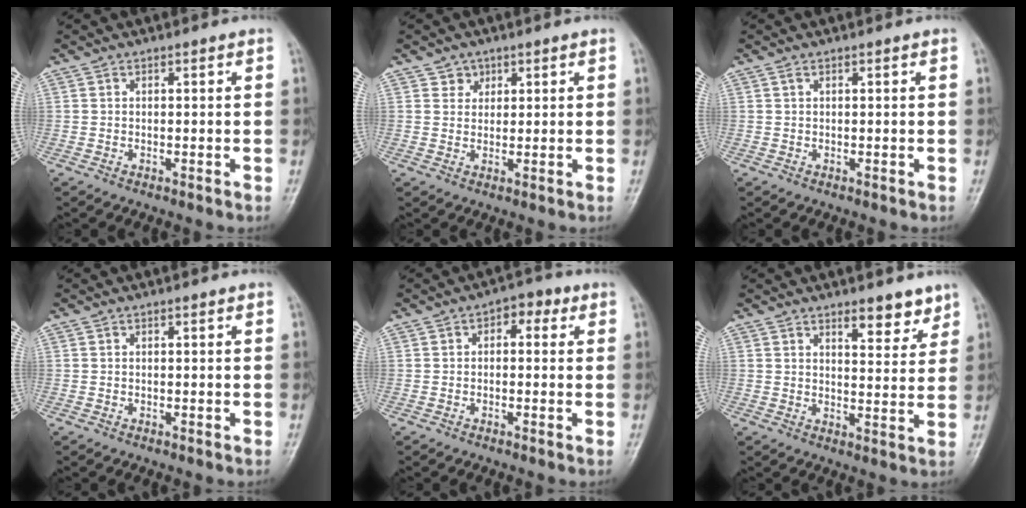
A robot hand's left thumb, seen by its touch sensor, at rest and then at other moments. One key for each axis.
{"total": 2.3, "fx": 1.3, "fy": 1.9, "fz": 0.0, "tx": 0.022, "ty": -0.007, "tz": 0.015}
{"total": 0.0}
{"total": 0.0}
{"total": 4.1, "fx": 1.1, "fy": 2.5, "fz": 3.0, "tx": -0.017, "ty": 0.012, "tz": 0.005}
{"total": 6.1, "fx": 4.4, "fy": 2.3, "fz": 3.5, "tx": -0.023, "ty": -0.032, "tz": 0.062}